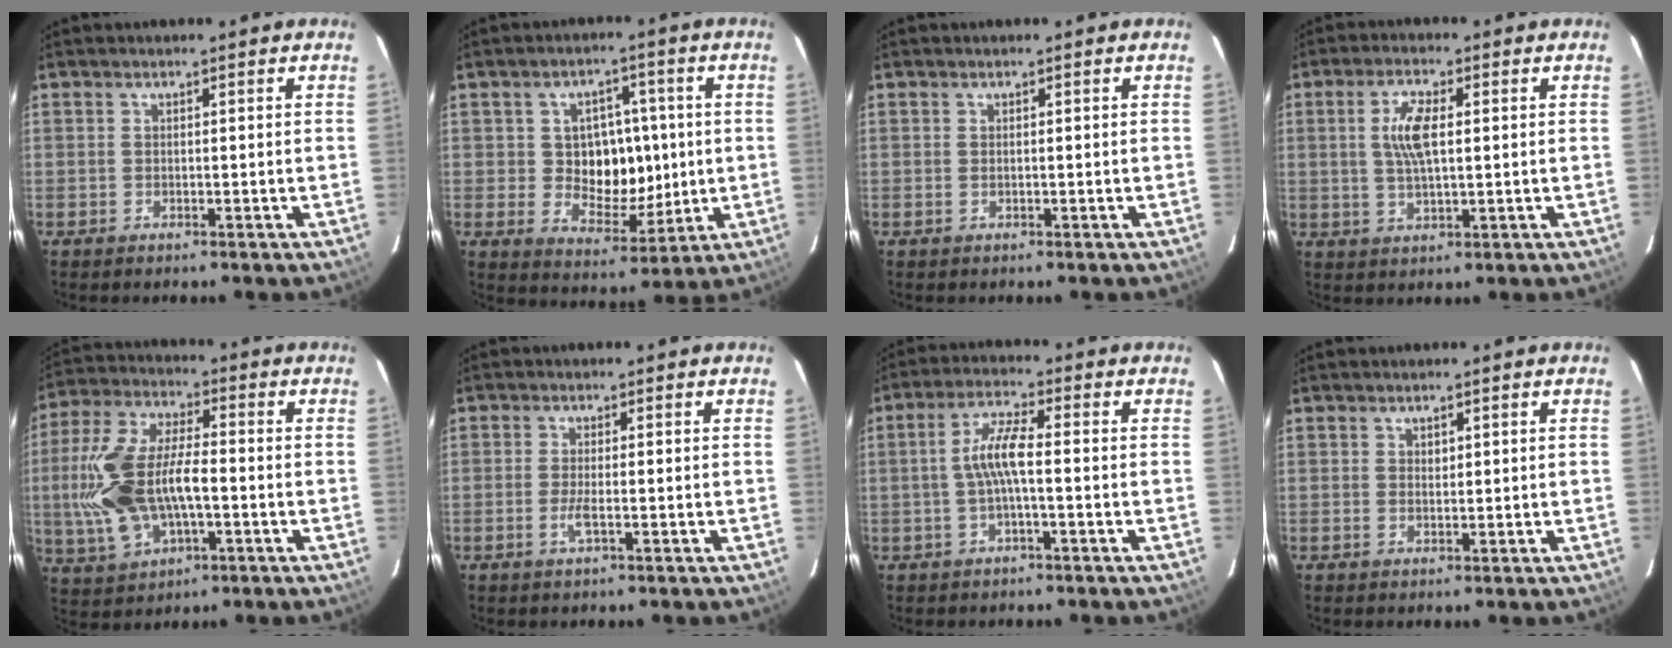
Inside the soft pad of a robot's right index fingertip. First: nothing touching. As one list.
[{"total": 9.6, "force": [0.2, 7.8, 5.7], "torque": [-0.103, 0.008, 0.016]}, {"total": 0.0}, {"total": 6.4, "force": [1.1, 2.4, 5.8], "torque": [-0.112, 0.006, 0.023]}, {"total": 17.4, "force": [-2.4, 8.8, 14.8], "torque": [-0.327, 0.003, -0.037]}, {"total": 2.4, "force": [-0.8, 0.2, 2.3], "torque": [-0.047, -0.004, -0.017]}, {"total": 5.7, "force": [-0.9, 0.7, 5.6], "torque": [-0.117, 0.011, -0.016]}, {"total": 0.8, "force": [0.5, 0.6, 0.2], "torque": [-0.003, 0.003, 0.009]}]